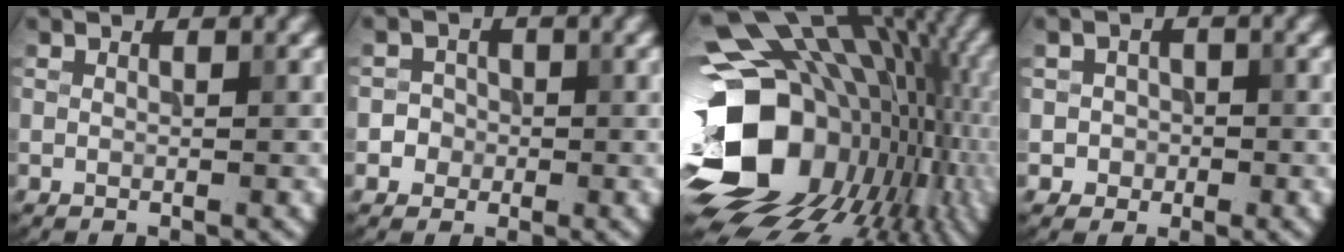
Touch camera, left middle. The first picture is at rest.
{"total": 2.4, "force": [-0.7, 2.3, 0.3], "torque": [0.024, 0.009, -0.024]}
{"total": 19.2, "force": [-1.0, 14.1, 13.0], "torque": [-0.242, -0.002, -0.002]}
{"total": 1.8, "force": [-0.4, 1.8, 0.1], "torque": [0.021, -0.001, -0.010]}